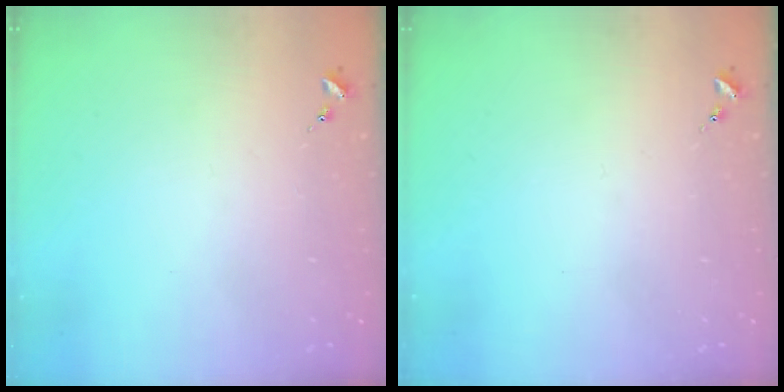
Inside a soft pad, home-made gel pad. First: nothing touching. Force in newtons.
{"total": 0.0}